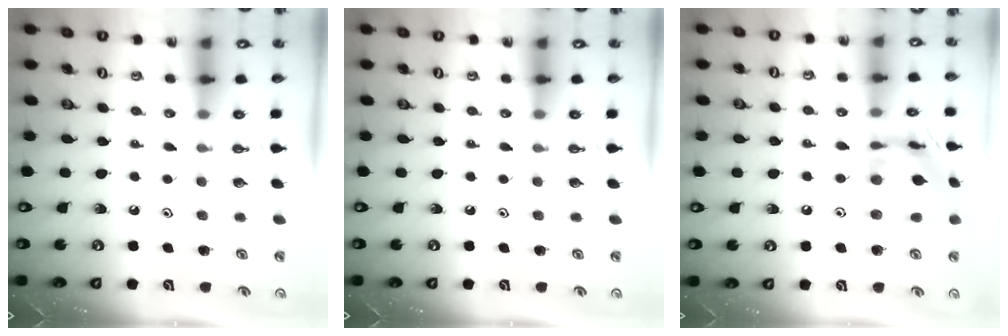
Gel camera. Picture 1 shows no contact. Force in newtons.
{"total": 0.0}
{"total": 11.8, "press": 11.8, "slide": 0.6}